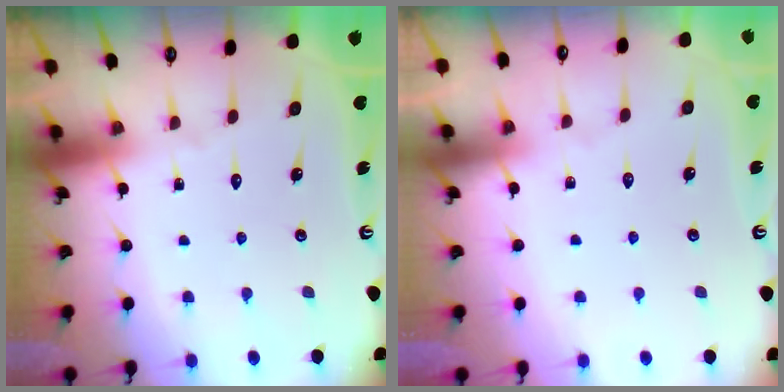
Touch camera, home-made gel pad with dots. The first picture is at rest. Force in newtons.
{"total": 2.4, "press": 2.3, "slide": 0.4}